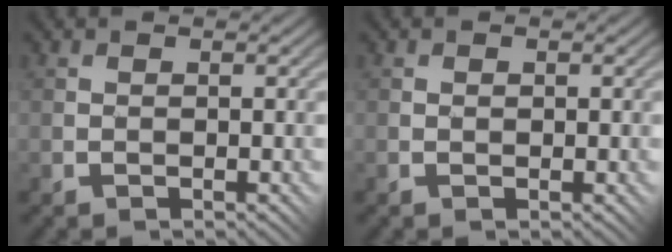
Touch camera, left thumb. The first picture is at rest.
{"total": 0.6, "force": [0.0, 0.4, 0.5], "torque": [-0.006, 0.000, 0.001]}